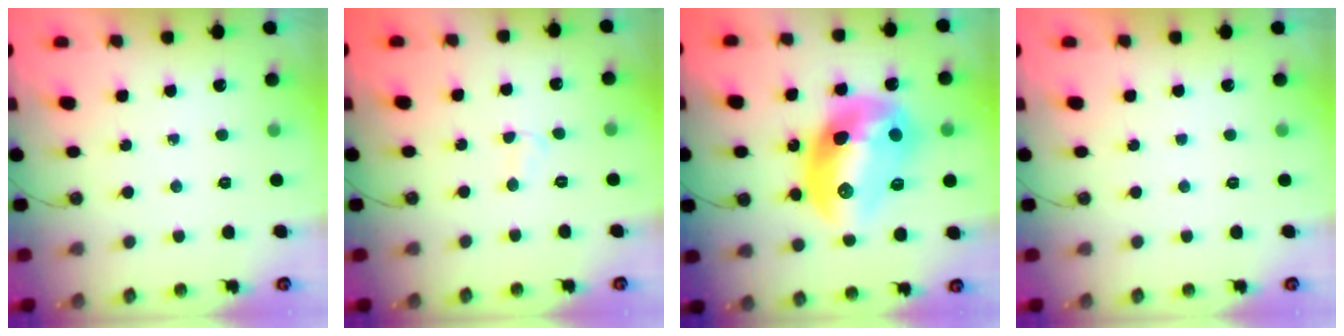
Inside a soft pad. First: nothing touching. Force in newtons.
{"total": 2.8, "press": 2.7, "slide": 0.3}
{"total": 19.0, "press": 19.0, "slide": 1.5}
{"total": 0.0}